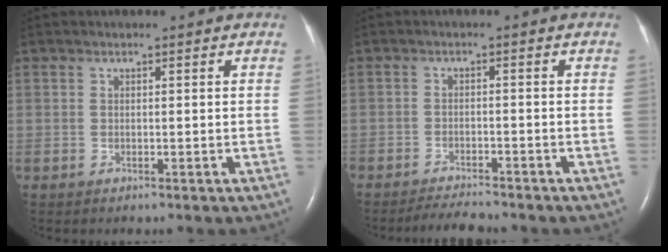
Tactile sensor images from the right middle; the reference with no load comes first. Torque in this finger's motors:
{"motor_torque": [0.46, -0.42, -0.04, 0.00]}